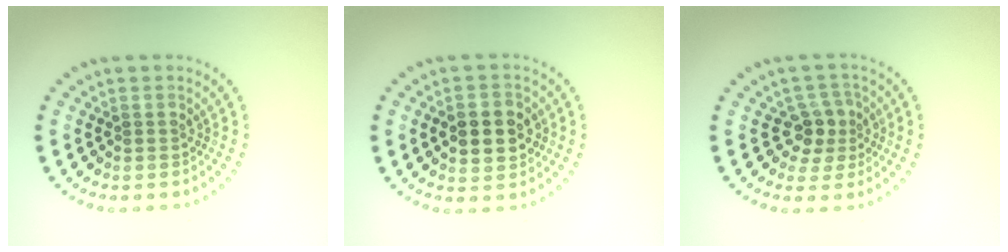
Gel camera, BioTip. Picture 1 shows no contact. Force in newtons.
{"total": 3.7, "press": 3.7, "slide": 0.3}
{"total": 2.6, "press": 2.3, "slide": 1.3}